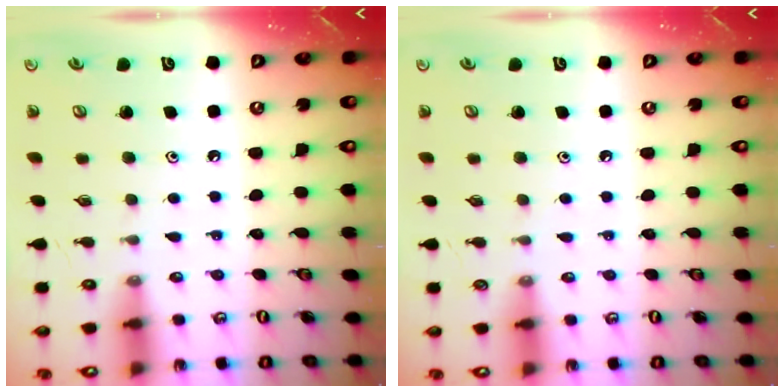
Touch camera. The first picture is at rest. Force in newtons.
{"total": 2.3, "press": 2.3, "slide": 0.4}